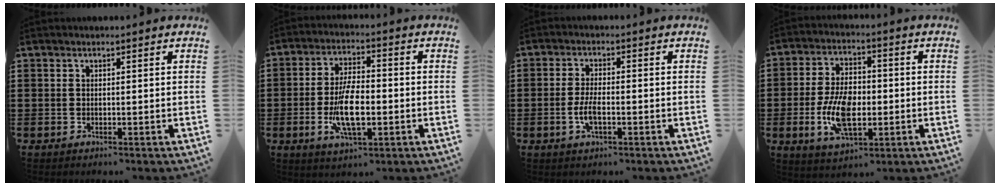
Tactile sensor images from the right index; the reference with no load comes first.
{"total": 9.2, "force": [-1.9, 3.6, 8.3], "torque": [-0.171, -0.009, -0.034]}
{"total": 3.9, "force": [-1.0, 1.2, 3.6], "torque": [-0.077, -0.005, -0.021]}
{"total": 9.7, "force": [-1.9, 5.0, 8.1], "torque": [-0.165, -0.003, -0.034]}